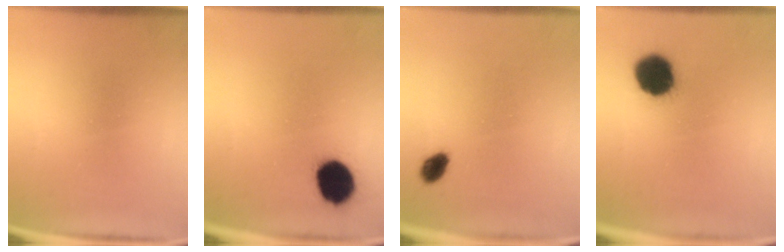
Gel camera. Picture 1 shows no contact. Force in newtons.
{"total": 10.6}
{"total": 2.9}
{"total": 11.7}